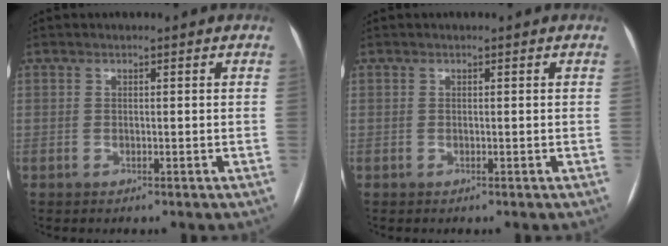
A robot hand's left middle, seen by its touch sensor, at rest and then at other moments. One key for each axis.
{"total": 0.0}